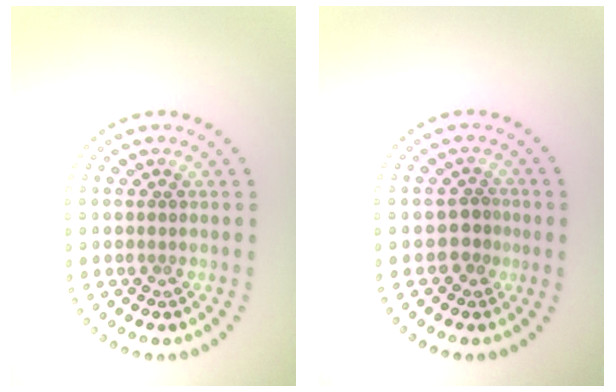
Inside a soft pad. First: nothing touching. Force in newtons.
{"total": 1.6, "press": 1.4, "slide": 0.8}